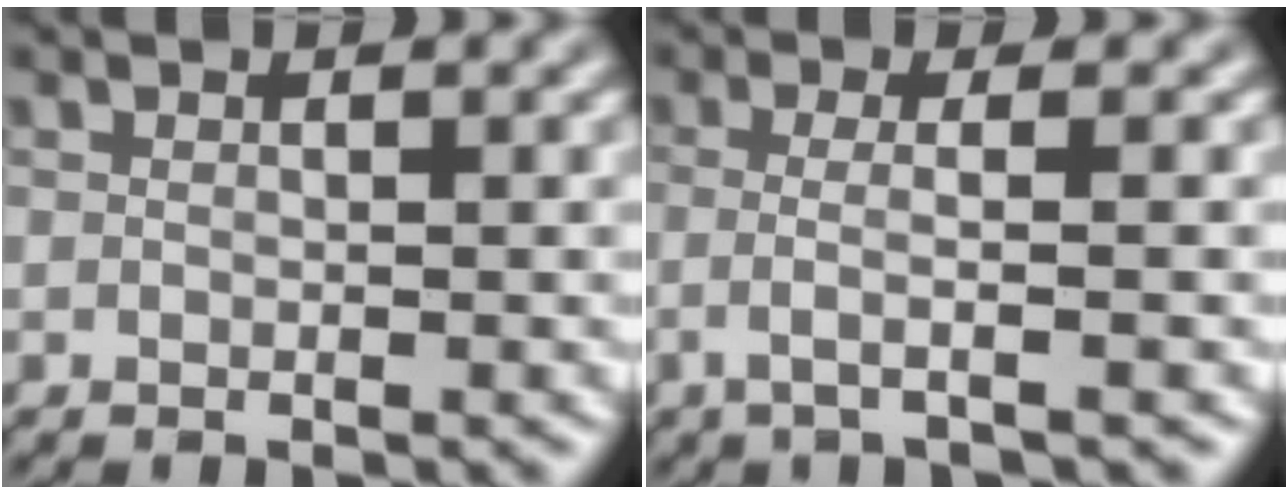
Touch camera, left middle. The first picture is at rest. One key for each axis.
{"total": 2.9, "fx": -0.4, "fy": 0.8, "fz": 2.8, "tx": -0.046, "ty": -0.008, "tz": -0.017}